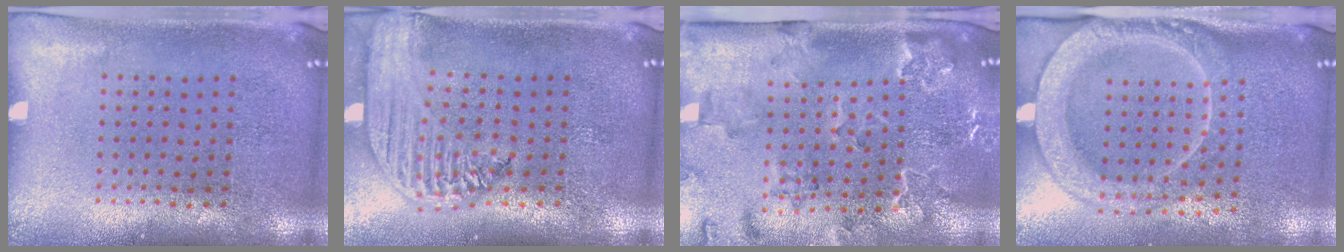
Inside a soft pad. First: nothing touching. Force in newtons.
{"total": 2.8, "press": 2.2, "slide": 1.6}
{"total": 2.3, "press": 2.2, "slide": 0.5}
{"total": 2.4, "press": 2.2, "slide": 1.1}